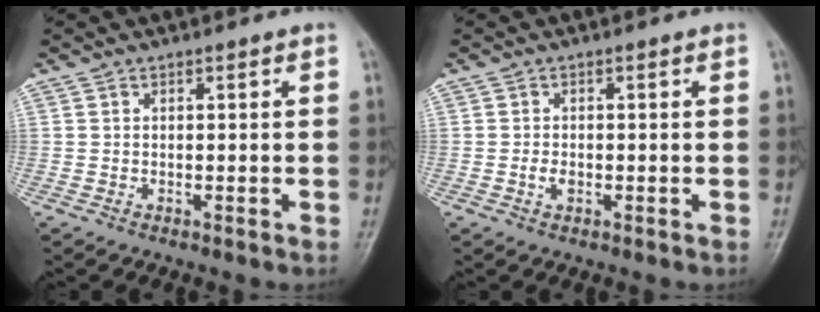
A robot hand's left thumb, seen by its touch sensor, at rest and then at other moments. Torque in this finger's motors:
{"motor_torque": [-0.54, 0.36, 0.33, 0.08, 0.01]}